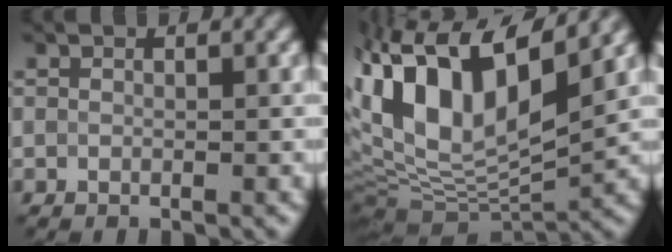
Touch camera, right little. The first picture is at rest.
{"total": 15.9, "force": [4.9, 7.8, 13.0], "torque": [-0.247, 0.033, 0.086]}